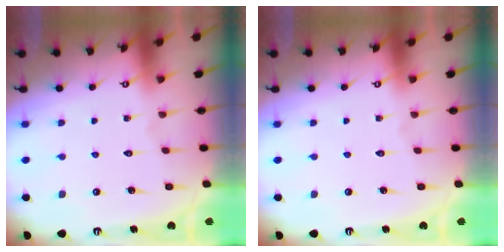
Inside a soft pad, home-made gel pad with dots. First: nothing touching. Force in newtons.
{"total": 0.0}